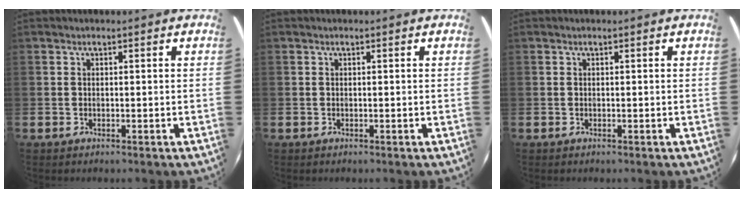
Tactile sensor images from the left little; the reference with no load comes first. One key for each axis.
{"total": 0.0}
{"total": 0.0}